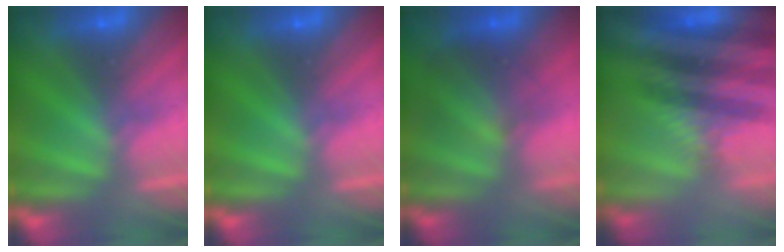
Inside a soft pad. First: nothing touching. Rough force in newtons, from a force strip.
{"total": 0.0}
{"total": 2.0}
{"total": 3.6}